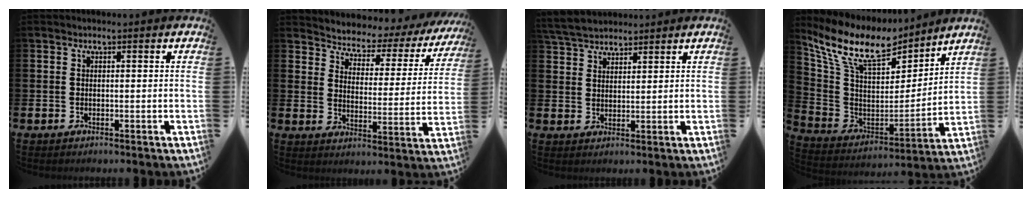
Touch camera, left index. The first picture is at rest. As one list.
[{"total": 4.0, "force": [3.6, 1.6, 0.0], "torque": [-0.032, -0.037, 0.053]}, {"total": 4.4, "force": [4.3, 1.1, 0.5], "torque": [-0.022, -0.015, 0.079]}, {"total": 11.9, "force": [9.8, 4.6, 4.9], "torque": [-0.153, -0.053, 0.176]}]